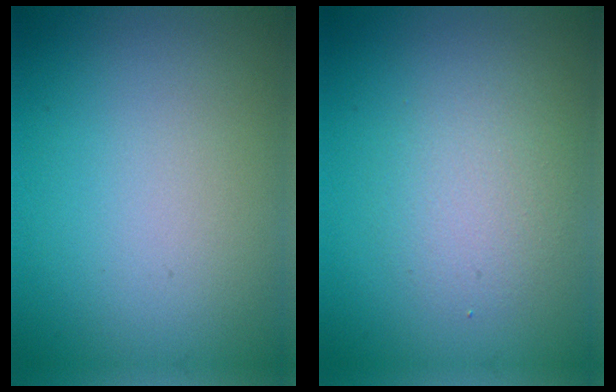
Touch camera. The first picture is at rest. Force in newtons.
{"total": 2.5, "press": 2.5, "slide": 0.1}